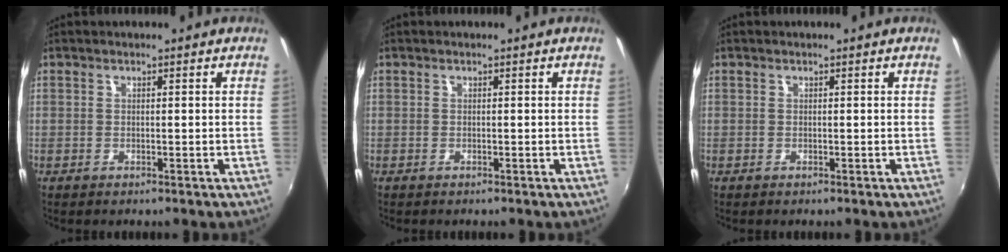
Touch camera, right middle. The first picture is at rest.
{"total": 0.0}
{"total": 0.0}